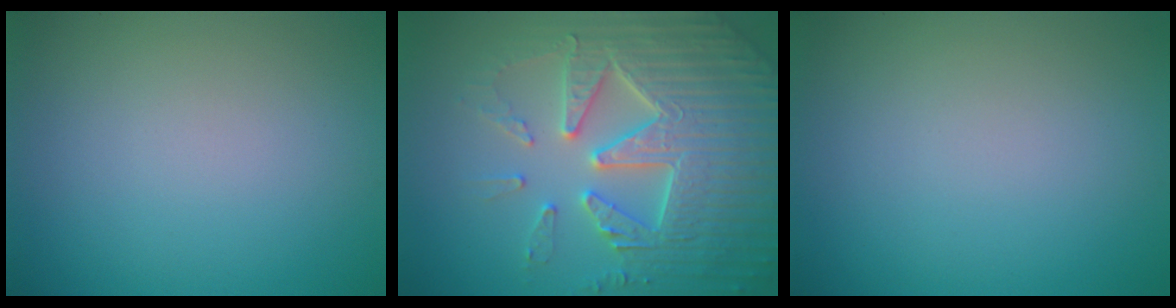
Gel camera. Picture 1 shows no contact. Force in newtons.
{"total": 7.7, "press": 7.5, "slide": 1.5}
{"total": 0.0}